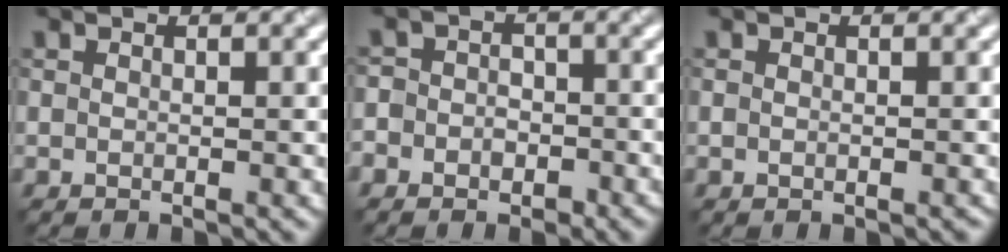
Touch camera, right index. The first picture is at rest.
{"total": 3.6, "force": [-2.5, 2.5, 0.2], "torque": [0.017, 0.010, -0.045]}
{"total": 0.6, "force": [-0.1, -0.3, -0.5], "torque": [0.001, 0.000, 0.005]}